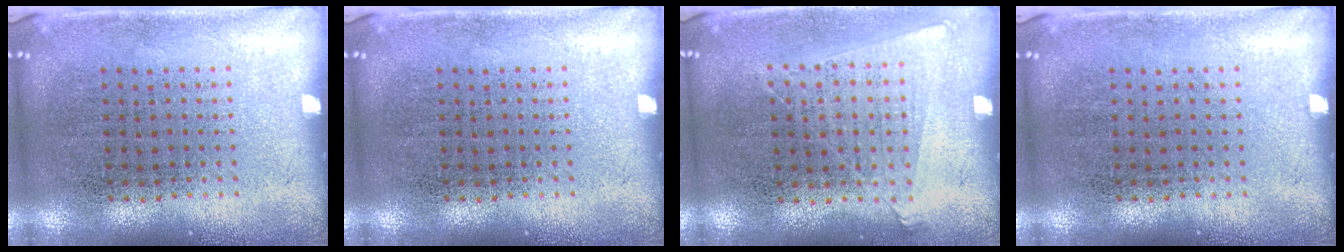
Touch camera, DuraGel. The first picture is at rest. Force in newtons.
{"total": 0.0}
{"total": 1.0, "press": 0.9, "slide": 0.4}
{"total": 0.0}